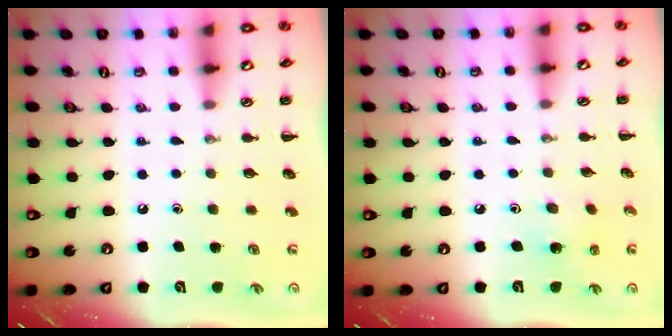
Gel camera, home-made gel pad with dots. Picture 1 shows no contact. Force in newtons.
{"total": 2.0, "press": 1.9, "slide": 0.8}